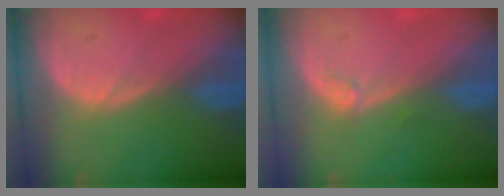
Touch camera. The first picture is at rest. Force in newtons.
{"total": 0.8, "press": 0.7, "slide": 0.1}